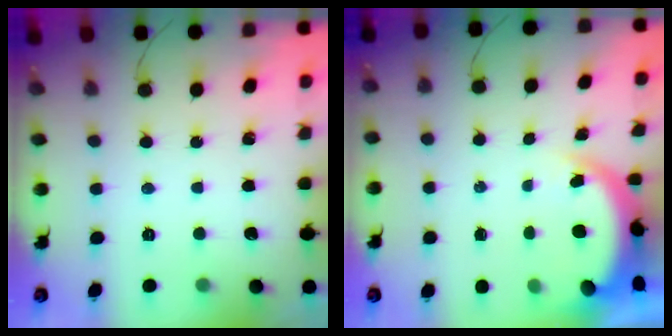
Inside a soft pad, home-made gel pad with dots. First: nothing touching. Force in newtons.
{"total": 4.9, "press": 4.8, "slide": 1.0}